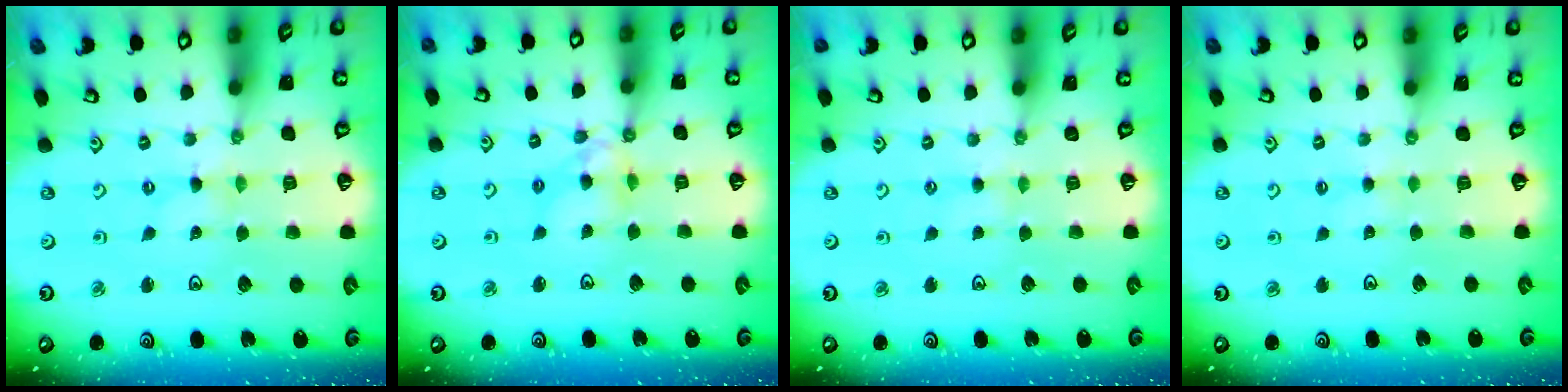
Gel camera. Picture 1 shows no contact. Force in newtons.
{"total": 8.4, "press": 8.3, "slide": 0.6}
{"total": 2.2, "press": 2.2, "slide": 0.4}
{"total": 1.4, "press": 1.4, "slide": 0.3}